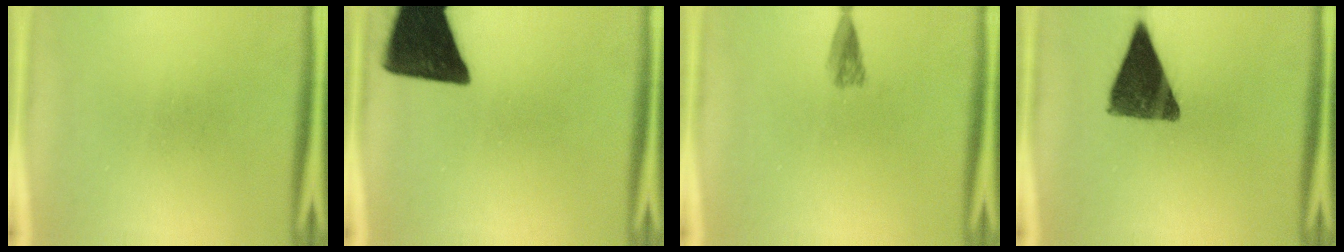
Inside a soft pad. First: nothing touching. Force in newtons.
{"total": 16.7}
{"total": 2.0}
{"total": 12.6}